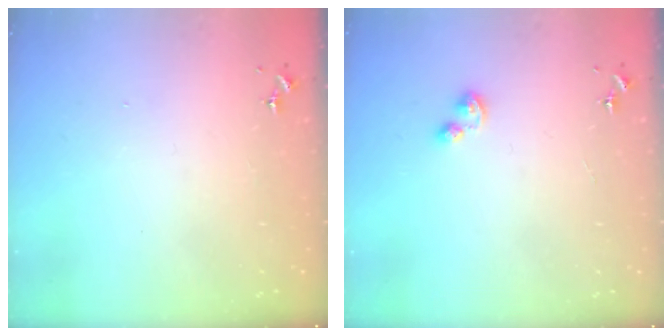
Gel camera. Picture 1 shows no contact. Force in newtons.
{"total": 2.8, "press": 2.8, "slide": 0.5}